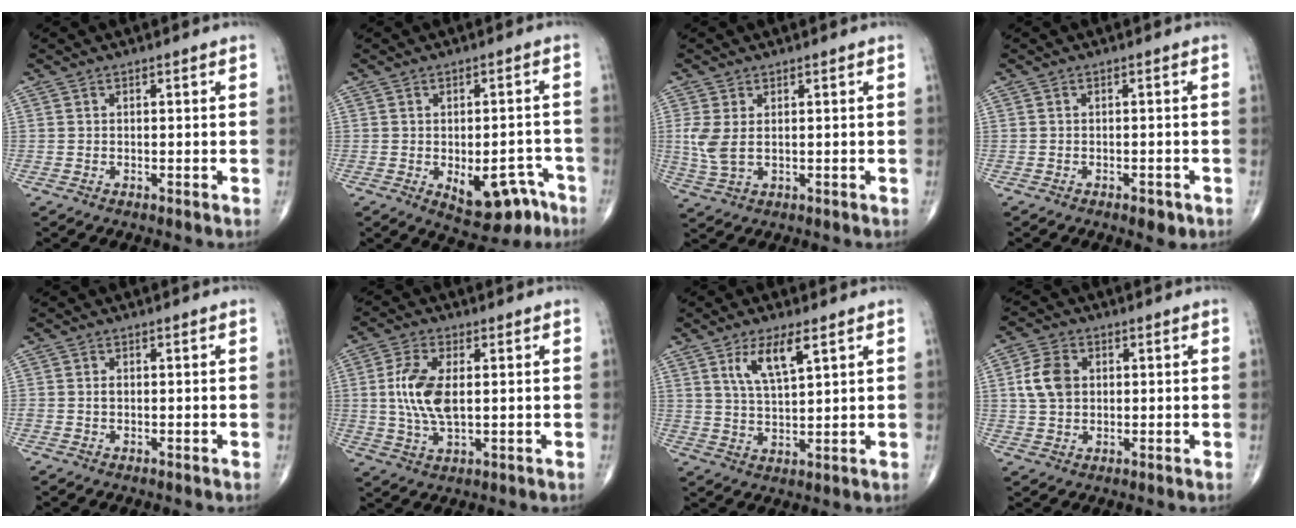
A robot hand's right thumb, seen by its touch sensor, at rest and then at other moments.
{"total": 10.6, "force": [-5.3, 5.6, 7.3], "torque": [-0.063, 0.033, -0.063]}
{"total": 5.5, "force": [0.4, 3.3, 4.4], "torque": [-0.103, -0.003, 0.015]}
{"total": 2.4, "force": [-1.4, 1.1, 1.6], "torque": [-0.016, 0.002, -0.016]}
{"total": 1.0, "force": [-0.1, 0.7, 0.7], "torque": [-0.012, 0.001, -0.001]}
{"total": 9.5, "force": [0.9, 4.6, 8.3], "torque": [-0.180, -0.004, 0.019]}
{"total": 9.8, "force": [4.1, 3.4, 8.3], "torque": [-0.148, -0.011, 0.080]}
{"total": 6.8, "force": [1.2, 5.0, 4.4], "torque": [-0.077, 0.001, 0.020]}